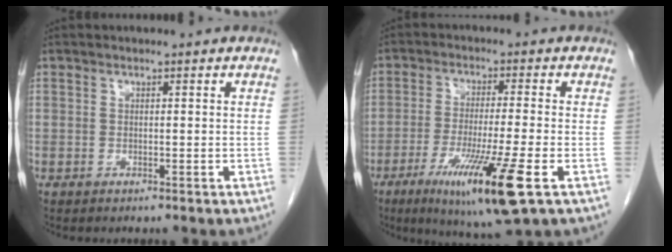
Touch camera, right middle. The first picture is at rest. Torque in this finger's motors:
{"motor_torque": [1.66, -0.48, 0.32, 0.10]}